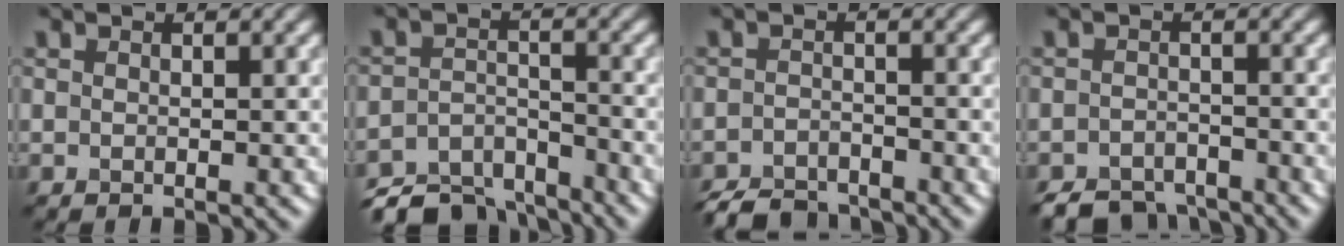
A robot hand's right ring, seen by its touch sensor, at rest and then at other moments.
{"total": 6.9, "force": [-6.1, 2.4, 2.1], "torque": [-0.041, -0.018, -0.108]}
{"total": 4.1, "force": [-3.8, 1.2, 1.0], "torque": [-0.012, -0.006, -0.073]}
{"total": 4.5, "force": [-4.0, 1.6, 1.0], "torque": [-0.008, -0.007, -0.071]}